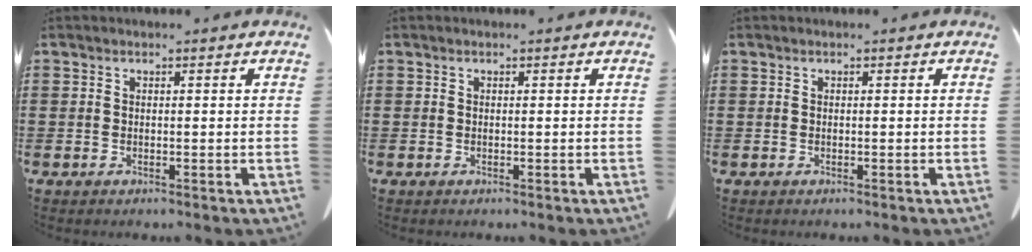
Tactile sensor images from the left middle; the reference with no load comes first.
{"total": 0.0}
{"total": 0.0}